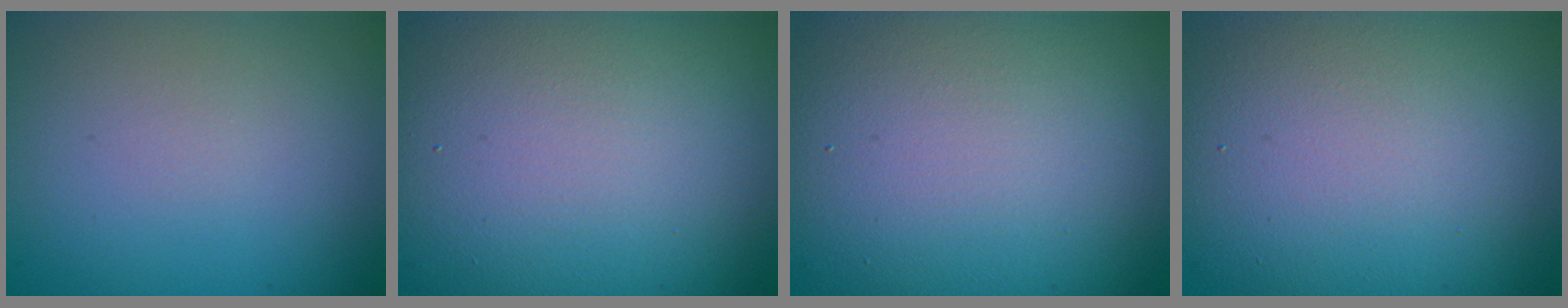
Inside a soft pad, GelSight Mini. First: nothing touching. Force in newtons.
{"total": 16.0, "press": 15.9, "slide": 0.8}
{"total": 14.9, "press": 14.8, "slide": 0.7}
{"total": 12.4, "press": 12.4, "slide": 0.5}